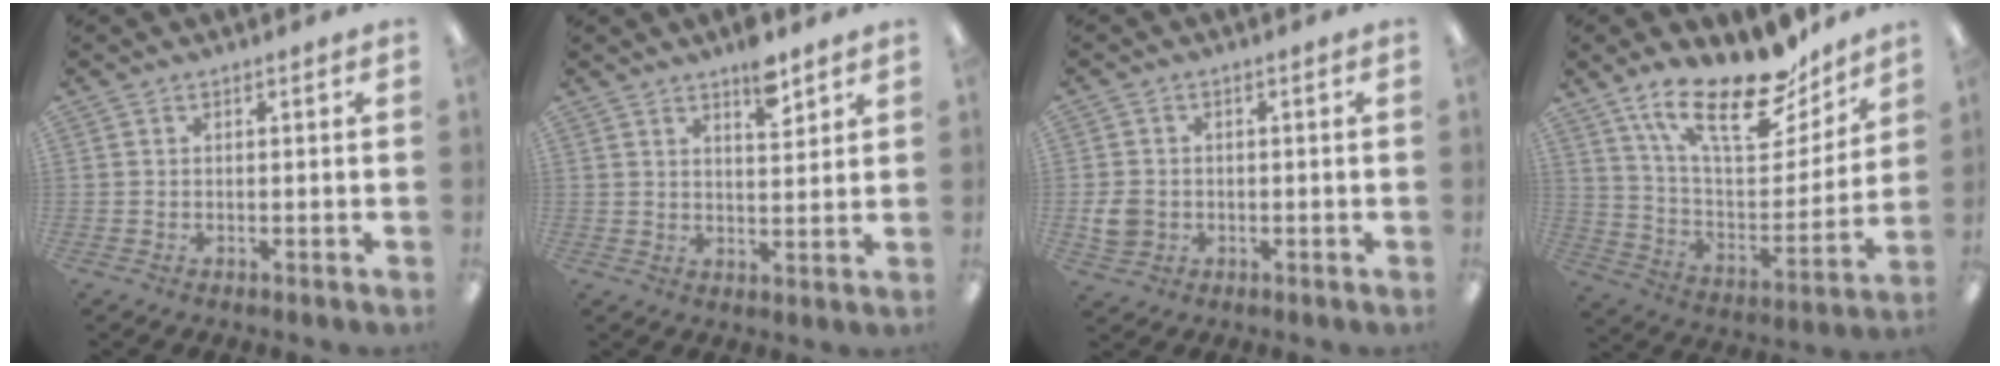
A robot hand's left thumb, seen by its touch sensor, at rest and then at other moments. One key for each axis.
{"total": 6.7, "fx": 5.0, "fy": 2.3, "fz": 3.8, "tx": -0.046, "ty": -0.031, "tz": 0.082}
{"total": 4.6, "fx": -0.3, "fy": 4.0, "fz": 2.3, "tx": -0.045, "ty": 0.001, "tz": -0.007}
{"total": 23.6, "fx": 16.6, "fy": 8.9, "fz": 14.1, "tx": -0.226, "ty": -0.105, "tz": 0.286}